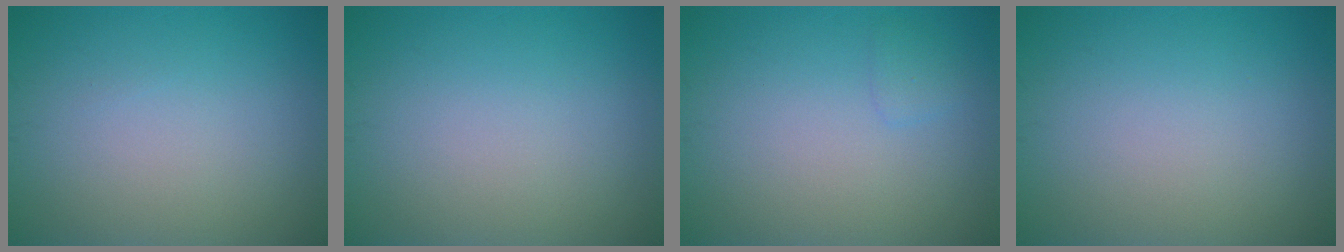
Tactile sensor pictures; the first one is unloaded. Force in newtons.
{"total": 0.0}
{"total": 0.9, "press": 0.8, "slide": 0.1}
{"total": 0.0}